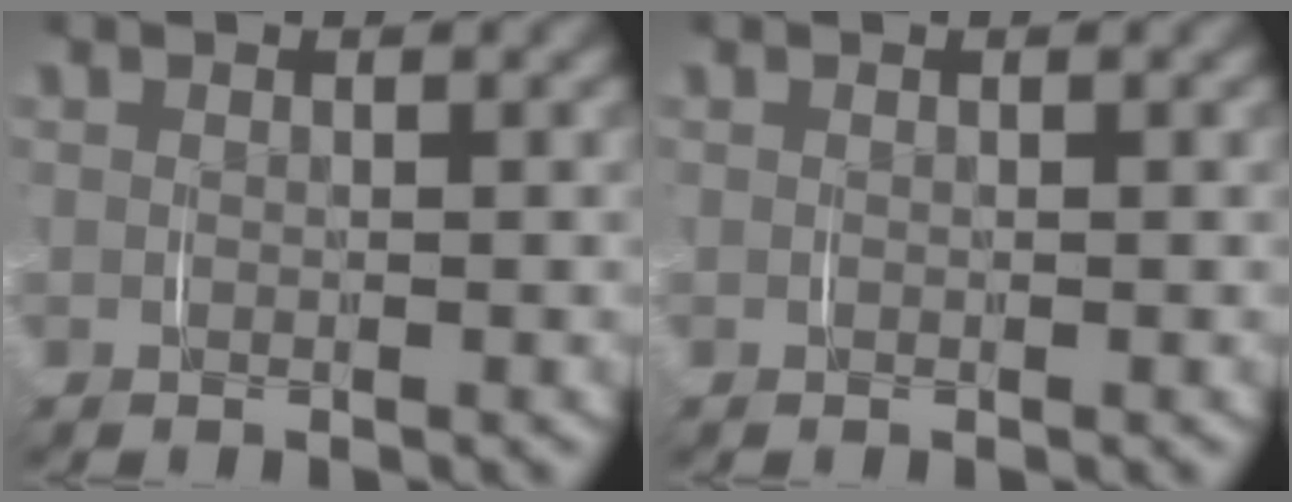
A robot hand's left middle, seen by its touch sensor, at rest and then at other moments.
{"total": 0.0}